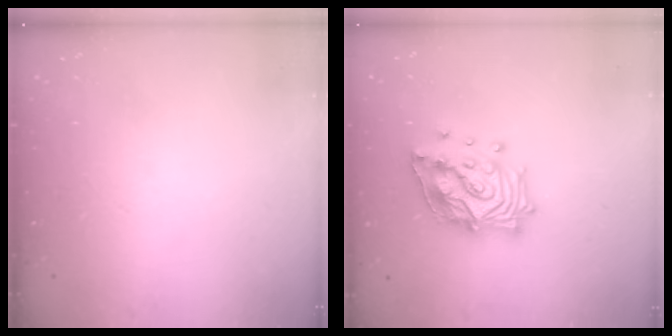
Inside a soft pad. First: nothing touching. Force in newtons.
{"total": 18.9, "press": 18.7, "slide": 2.6}